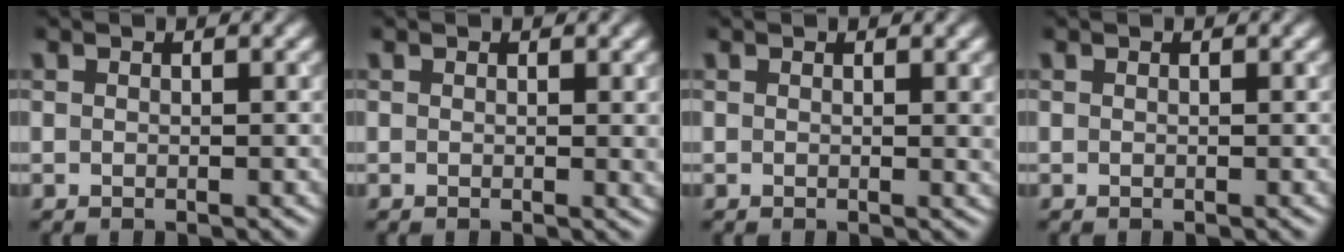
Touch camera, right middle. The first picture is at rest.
{"total": 0.9, "force": [0.3, 0.1, 0.8], "torque": [-0.006, -0.003, 0.005]}
{"total": 0.8, "force": [0.4, 0.1, 0.7], "torque": [-0.006, -0.003, 0.006]}
{"total": 0.0}